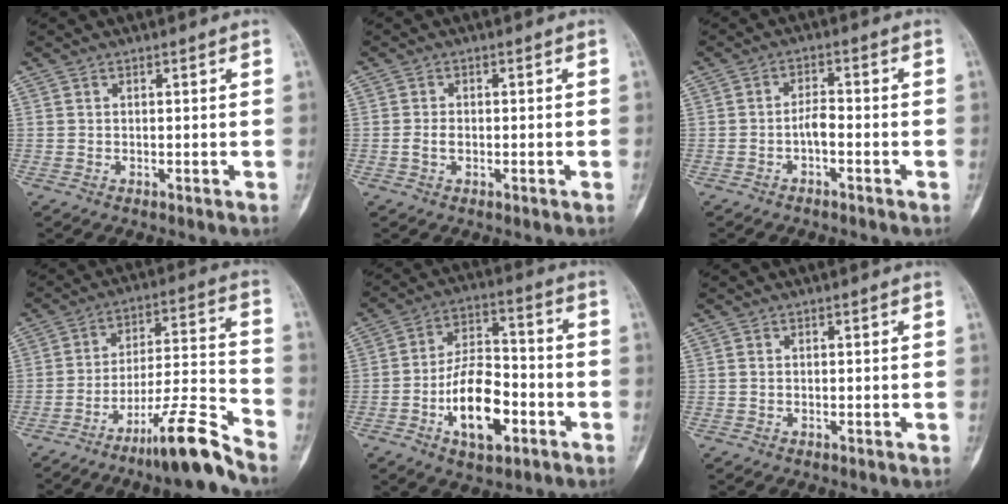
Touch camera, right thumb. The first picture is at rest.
{"total": 1.8, "force": [-0.4, 1.0, 1.5], "torque": [-0.030, 0.002, -0.009]}
{"total": 2.9, "force": [-1.2, 1.0, 2.4], "torque": [-0.037, 0.018, -0.024]}
{"total": 14.0, "force": [-10.6, 0.8, 9.1], "torque": [-0.145, 0.088, -0.176]}
{"total": 14.3, "force": [-5.3, 7.2, 11.2], "torque": [-0.171, 0.036, -0.089]}
{"total": 0.0}